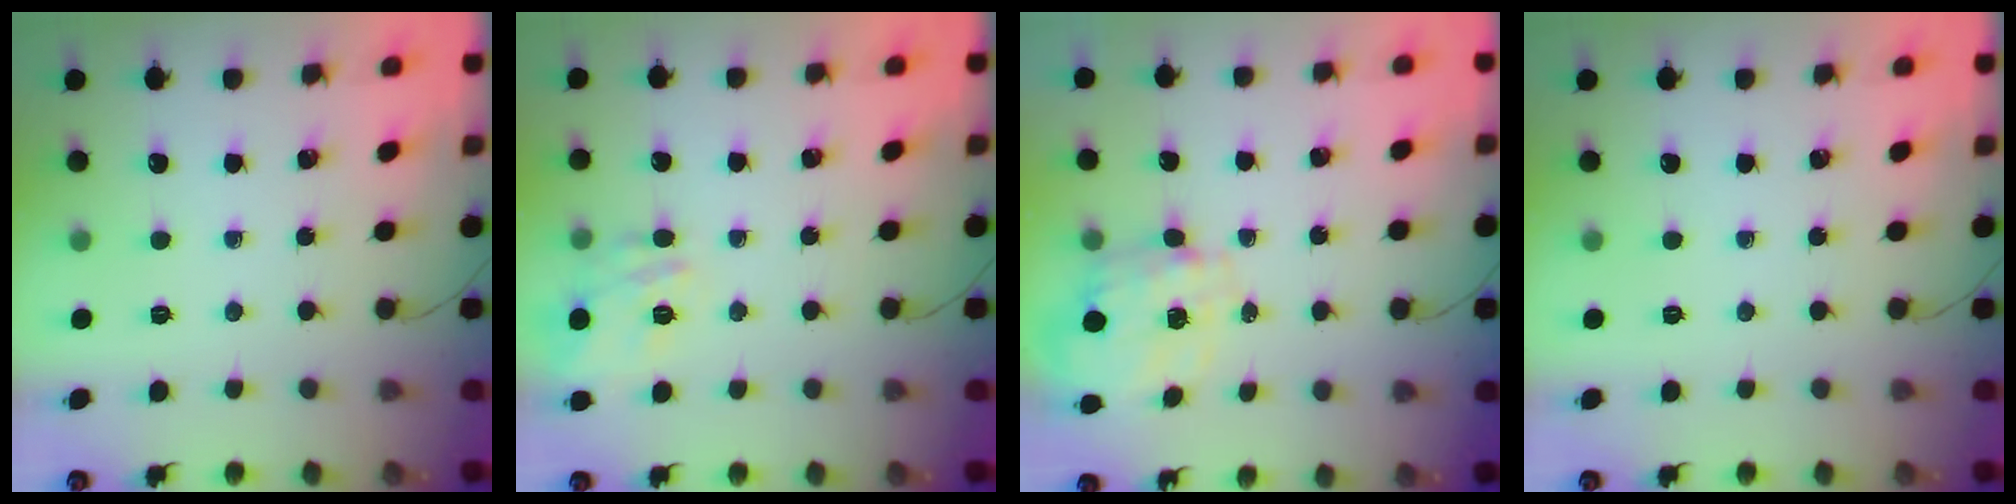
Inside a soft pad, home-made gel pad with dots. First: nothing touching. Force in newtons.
{"total": 13.5, "press": 13.5, "slide": 0.9}
{"total": 2.6, "press": 2.4, "slide": 1.0}
{"total": 0.0}